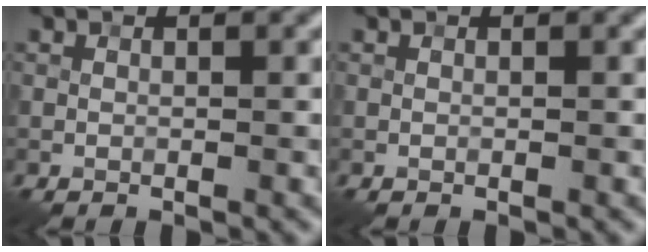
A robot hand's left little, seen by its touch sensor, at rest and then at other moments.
{"total": 0.0}